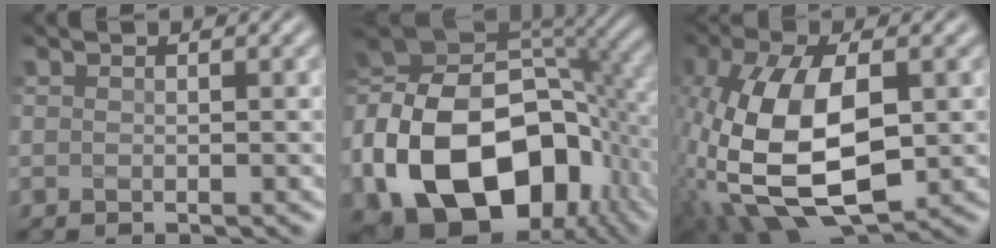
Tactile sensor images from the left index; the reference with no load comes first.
{"total": 19.2, "force": [-5.6, 13.2, 12.8], "torque": [-0.269, -0.018, -0.087]}
{"total": 13.3, "force": [-1.0, 7.2, 11.1], "torque": [-0.247, -0.002, -0.018]}